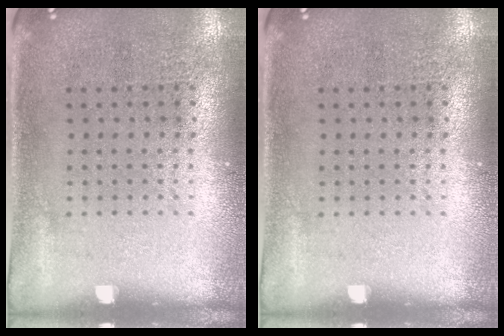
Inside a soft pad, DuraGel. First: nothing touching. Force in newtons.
{"total": 0.0}